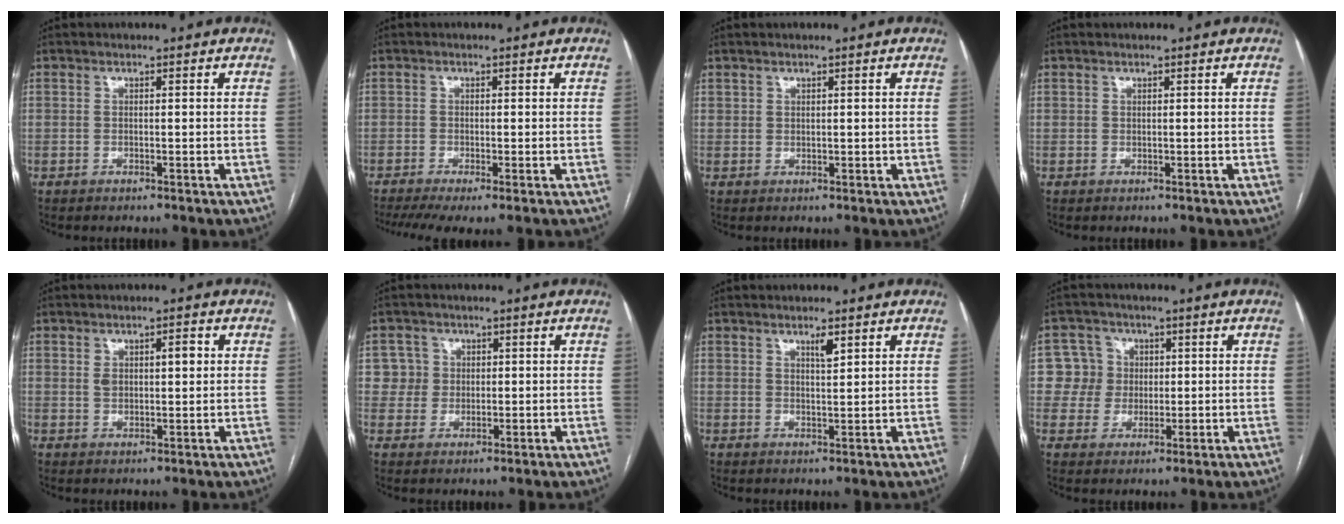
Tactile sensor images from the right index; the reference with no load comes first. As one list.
[{"total": 6.3, "force": [-4.1, 1.2, 4.7], "torque": [-0.079, -0.013, -0.073]}, {"total": 0.9, "force": [0.6, 0.7, 0.2], "torque": [0.006, -0.001, 0.010]}, {"total": 0.0}, {"total": 3.9, "force": [1.0, 2.0, 3.2], "torque": [-0.055, 0.014, 0.021]}, {"total": 4.1, "force": [0.8, 4.0, -0.1], "torque": [0.022, 0.008, 0.014]}, {"total": 2.2, "force": [1.4, 0.4, 1.6], "torque": [-0.029, -0.004, 0.025]}, {"total": 6.1, "force": [0.7, 6.0, 0.6], "torque": [0.000, 0.020, 0.015]}]